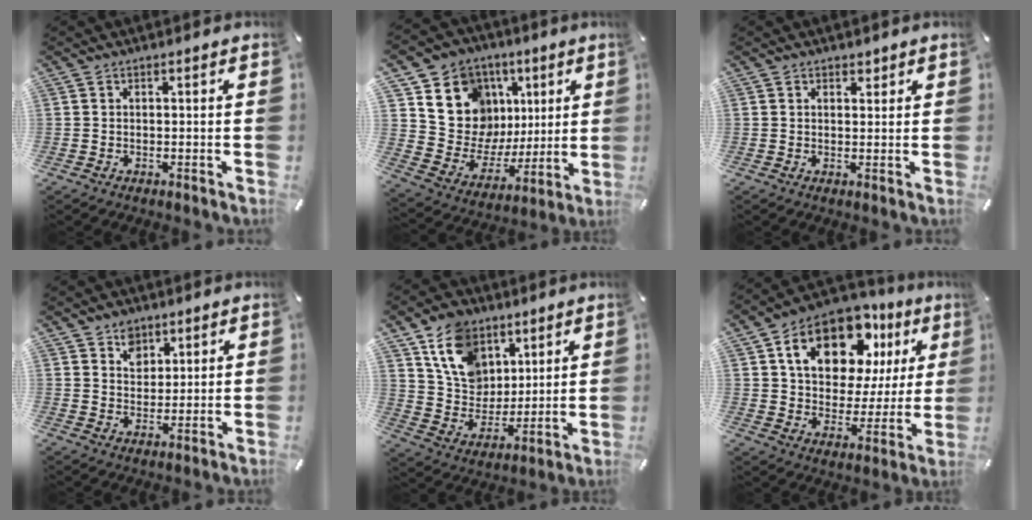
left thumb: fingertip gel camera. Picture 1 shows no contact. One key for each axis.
{"total": 14.2, "fx": 5.2, "fy": 12.6, "fz": 3.7, "tx": -0.052, "ty": -0.050, "tz": 0.110}
{"total": 1.6, "fx": 1.0, "fy": 1.2, "fz": 0.3, "tx": 0.010, "ty": -0.004, "tz": 0.014}
{"total": 5.3, "fx": 3.0, "fy": 4.3, "fz": 0.8, "tx": -0.001, "ty": -0.013, "tz": 0.049}
{"total": 14.0, "fx": 7.1, "fy": 11.1, "fz": 4.8, "tx": -0.086, "ty": -0.033, "tz": 0.142}
{"total": 17.6, "fx": 9.4, "fy": 10.9, "fz": 10.2, "tx": -0.170, "ty": -0.039, "tz": 0.165}